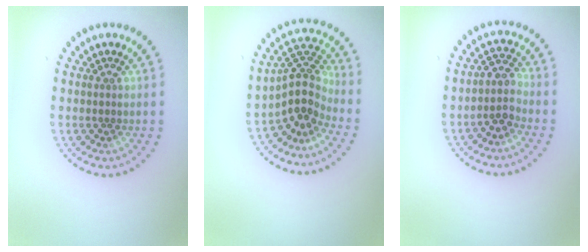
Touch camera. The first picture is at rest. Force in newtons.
{"total": 3.9, "press": 2.8, "slide": 2.8}
{"total": 2.5, "press": 2.0, "slide": 1.5}